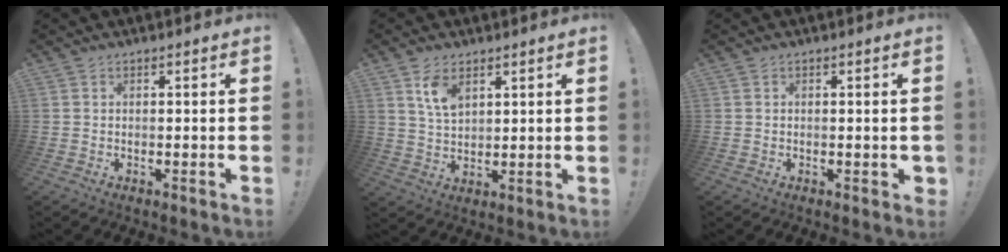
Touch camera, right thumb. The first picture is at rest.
{"total": 7.4, "force": [4.3, 4.2, 4.2], "torque": [-0.061, -0.020, 0.078]}
{"total": 0.8, "force": [0.1, 0.5, 0.6], "torque": [-0.011, 0.003, 0.002]}